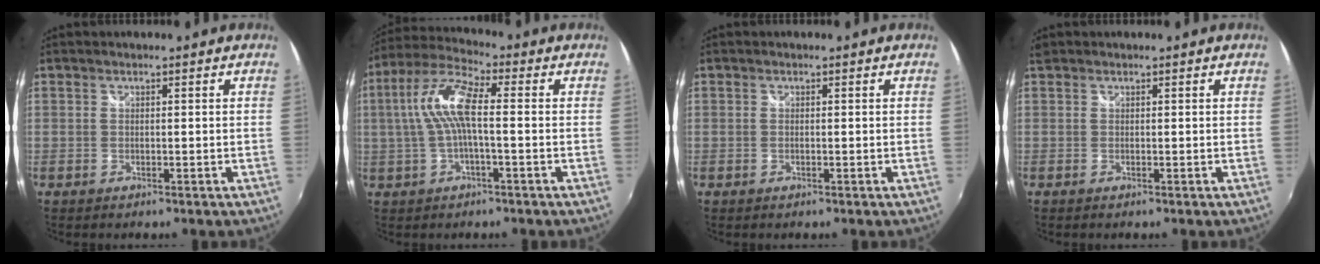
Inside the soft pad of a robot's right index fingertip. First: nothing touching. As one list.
[{"total": 10.1, "force": [0.4, 2.8, 9.7], "torque": [-0.199, 0.017, 0.007]}, {"total": 0.0}, {"total": 0.8, "force": [0.3, 0.7, 0.3], "torque": [-0.007, 0.002, 0.001]}]